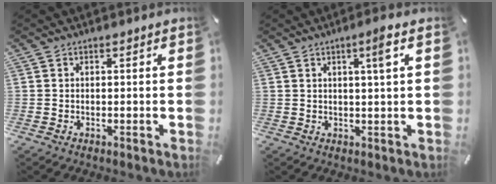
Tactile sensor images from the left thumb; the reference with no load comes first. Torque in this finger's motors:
{"motor_torque": [-0.05, 0.01, 0.28, 0.14, 0.09]}